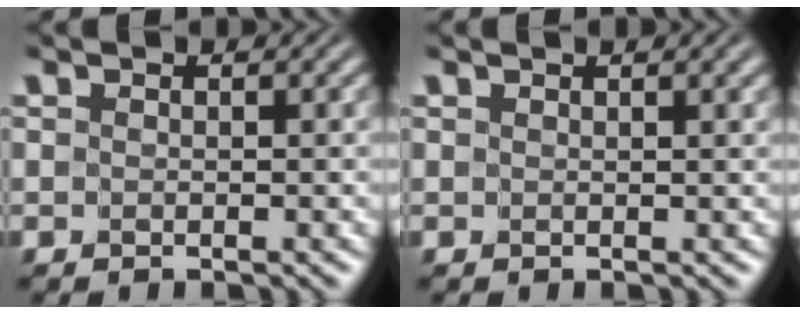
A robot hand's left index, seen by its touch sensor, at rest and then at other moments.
{"total": 1.5, "force": [1.2, 0.2, 0.9], "torque": [-0.010, -0.004, 0.012]}